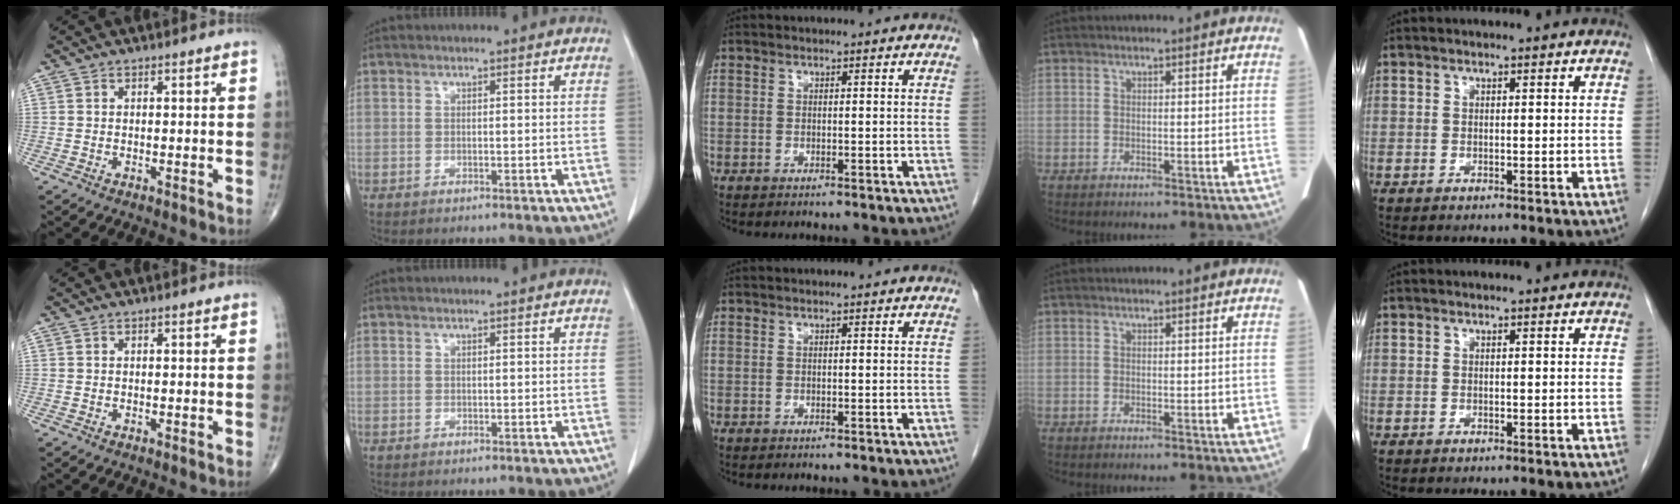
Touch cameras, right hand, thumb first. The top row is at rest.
{}